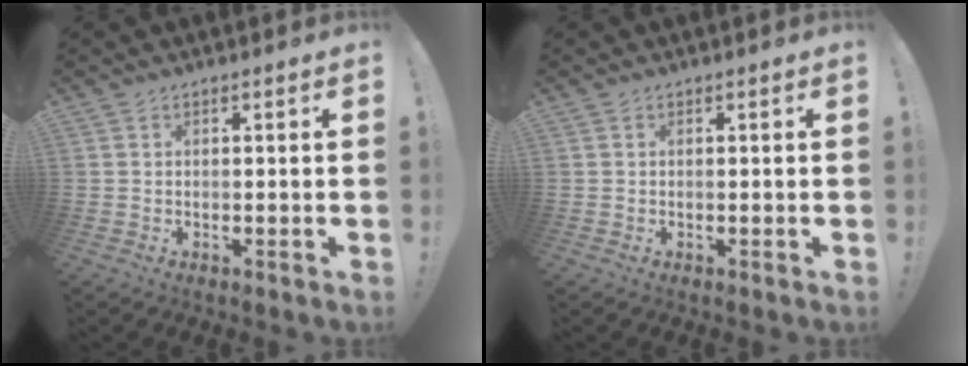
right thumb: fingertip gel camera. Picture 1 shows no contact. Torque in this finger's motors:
{"motor_torque": [-0.29, 0.00, 0.17, -0.06, -0.04]}